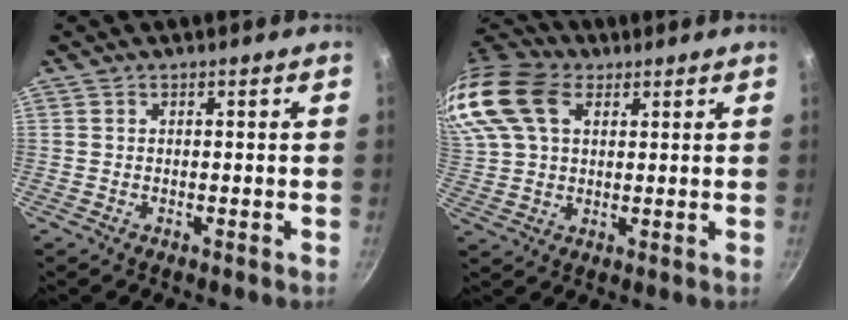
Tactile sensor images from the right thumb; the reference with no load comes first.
{"total": 20.0, "force": [8.2, 13.2, 12.5], "torque": [-0.290, 0.031, 0.154]}